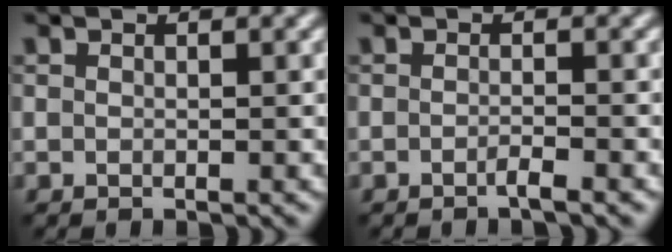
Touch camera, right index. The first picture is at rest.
{"total": 1.2, "force": [-0.7, 0.2, 0.9], "torque": [-0.013, 0.002, -0.018]}